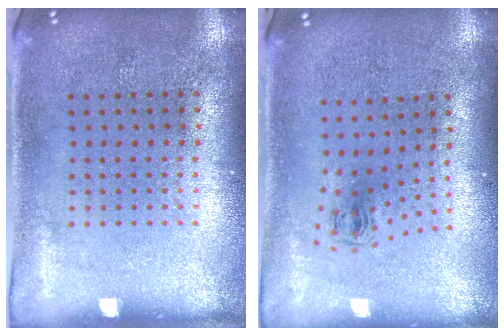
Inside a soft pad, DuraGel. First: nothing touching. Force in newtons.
{"total": 0.6, "press": 0.3, "slide": 0.6}